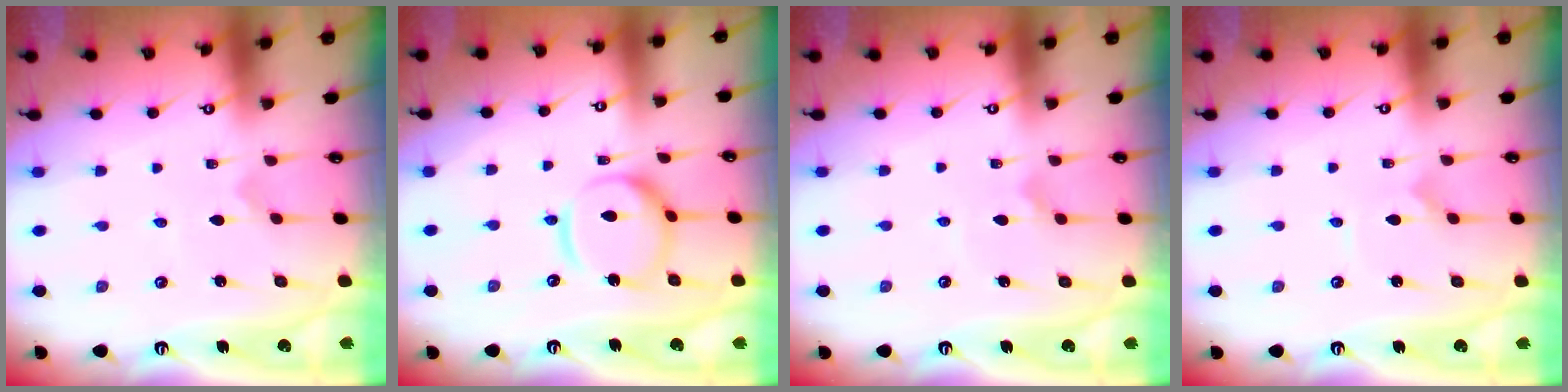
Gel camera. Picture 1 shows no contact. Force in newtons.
{"total": 12.5, "press": 12.5, "slide": 1.1}
{"total": 3.0, "press": 3.0, "slide": 0.3}
{"total": 0.7, "press": 0.7, "slide": 0.1}